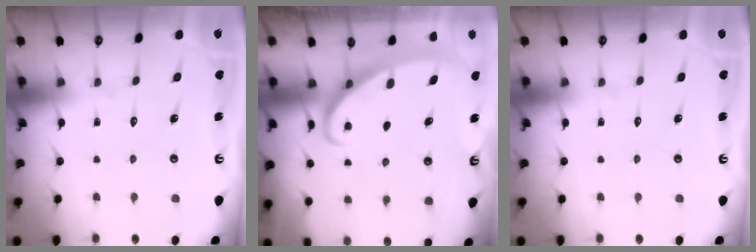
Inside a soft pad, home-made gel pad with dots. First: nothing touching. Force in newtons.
{"total": 2.6, "press": 2.6, "slide": 0.4}
{"total": 0.0}